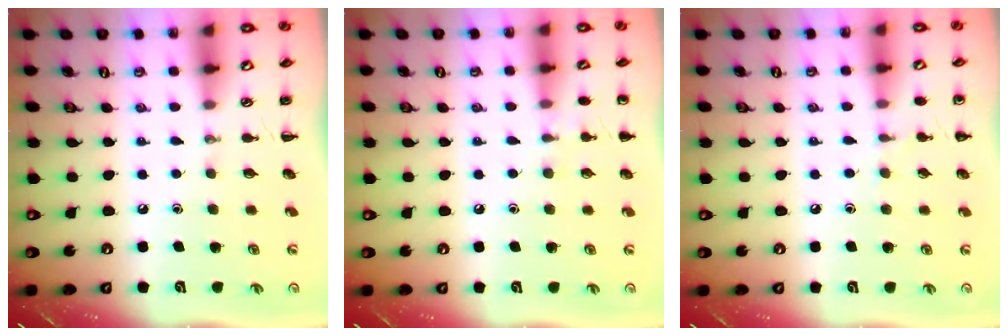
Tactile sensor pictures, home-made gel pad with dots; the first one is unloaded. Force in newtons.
{"total": 5.9, "press": 5.7, "slide": 1.7}
{"total": 5.5, "press": 5.2, "slide": 1.8}